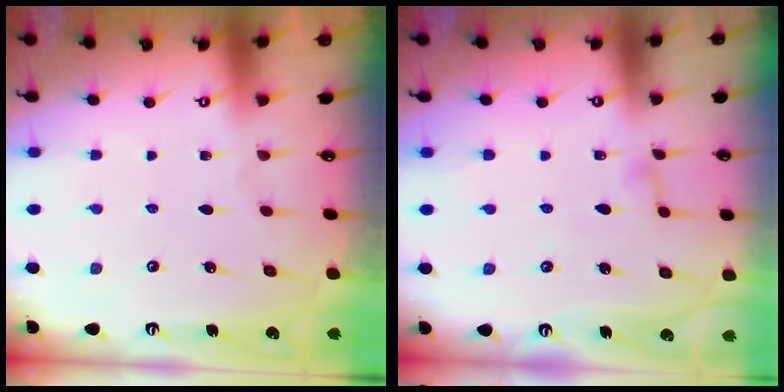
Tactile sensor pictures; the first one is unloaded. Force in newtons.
{"total": 4.3, "press": 4.2, "slide": 0.4}